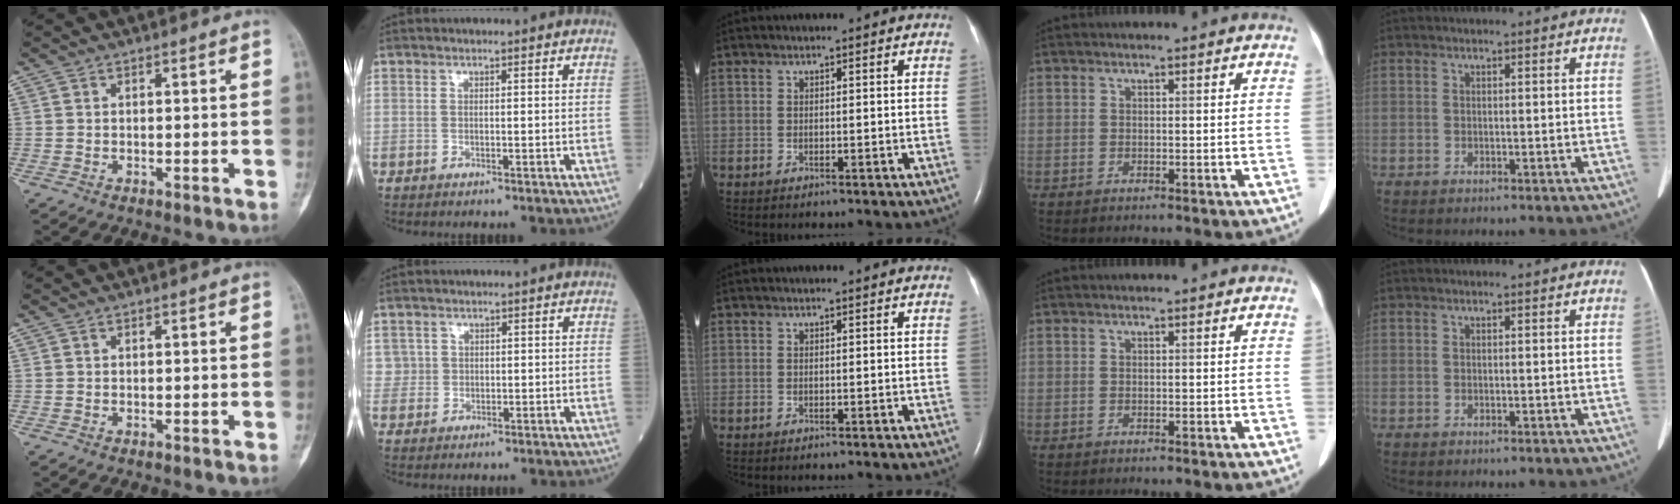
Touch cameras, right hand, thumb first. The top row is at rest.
{"index": {"total": 2.0, "force": [0.7, 1.9, -0.2], "torque": [0.019, 0.004, 0.008]}}